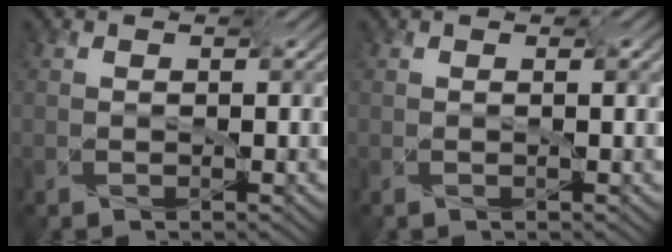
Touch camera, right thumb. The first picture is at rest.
{"total": 0.7, "force": [0.2, -0.2, 0.7], "torque": [-0.010, 0.003, 0.004]}